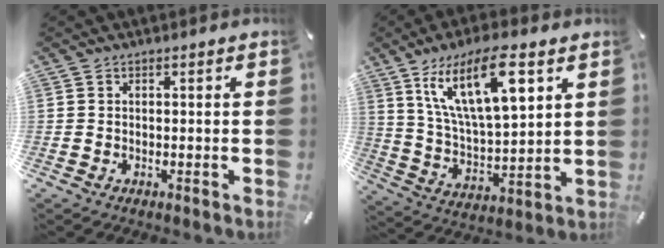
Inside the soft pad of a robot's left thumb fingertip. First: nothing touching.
{"total": 18.5, "force": [10.1, 7.1, 13.8], "torque": [-0.275, -0.028, 0.162]}